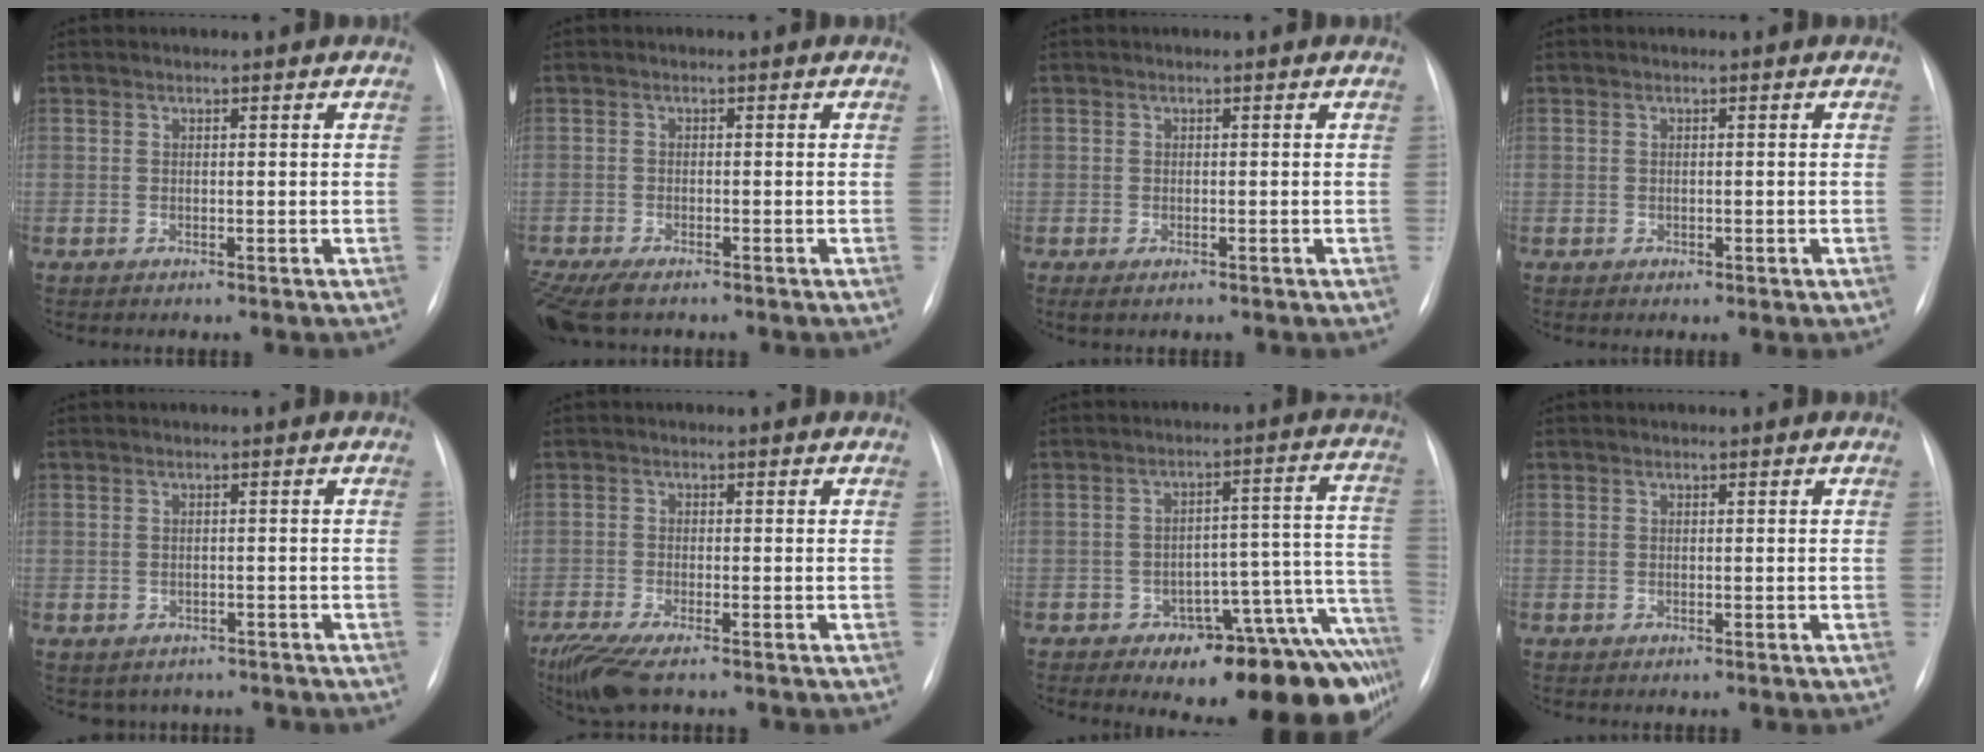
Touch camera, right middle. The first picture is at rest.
{"total": 7.1, "force": [-5.4, 2.4, 4.1], "torque": [-0.077, -0.015, -0.091]}
{"total": 1.5, "force": [-0.9, 0.5, 1.1], "torque": [-0.016, -0.003, -0.008]}
{"total": 0.9, "force": [-0.4, 0.5, 0.7], "torque": [-0.008, -0.001, -0.003]}
{"total": 3.7, "force": [-2.9, 2.3, 0.4], "torque": [-0.004, 0.012, -0.034]}
{"total": 6.4, "force": [-4.7, 0.8, 4.2], "torque": [-0.084, -0.020, -0.086]}
{"total": 18.0, "force": [-12.1, 5.5, 12.1], "torque": [-0.037, 0.066, -0.149]}
{"total": 0.0}